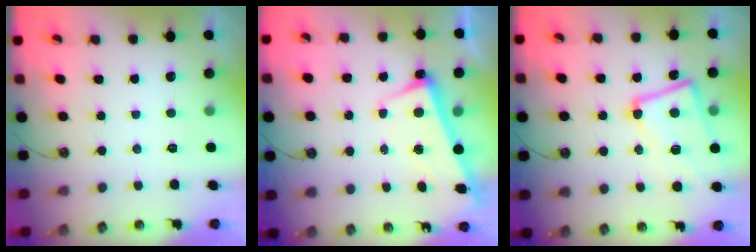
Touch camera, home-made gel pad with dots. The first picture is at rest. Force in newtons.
{"total": 3.4, "press": 3.2, "slide": 1.0}
{"total": 5.7, "press": 5.4, "slide": 1.7}